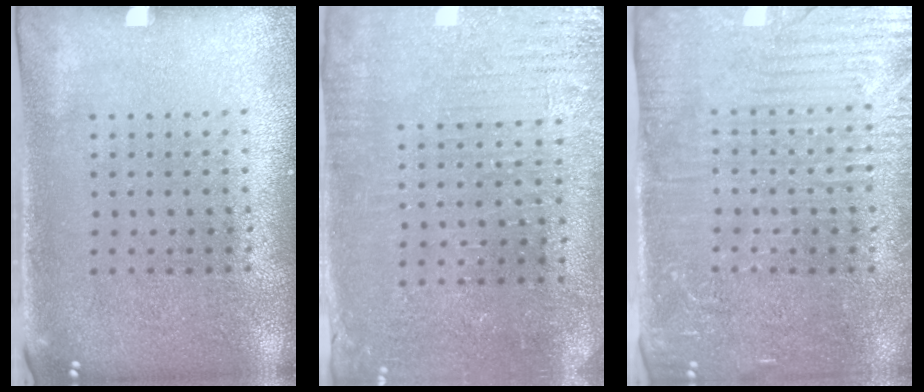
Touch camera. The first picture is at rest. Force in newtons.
{"total": 3.0, "press": 2.8, "slide": 0.8}
{"total": 4.3, "press": 3.9, "slide": 1.6}